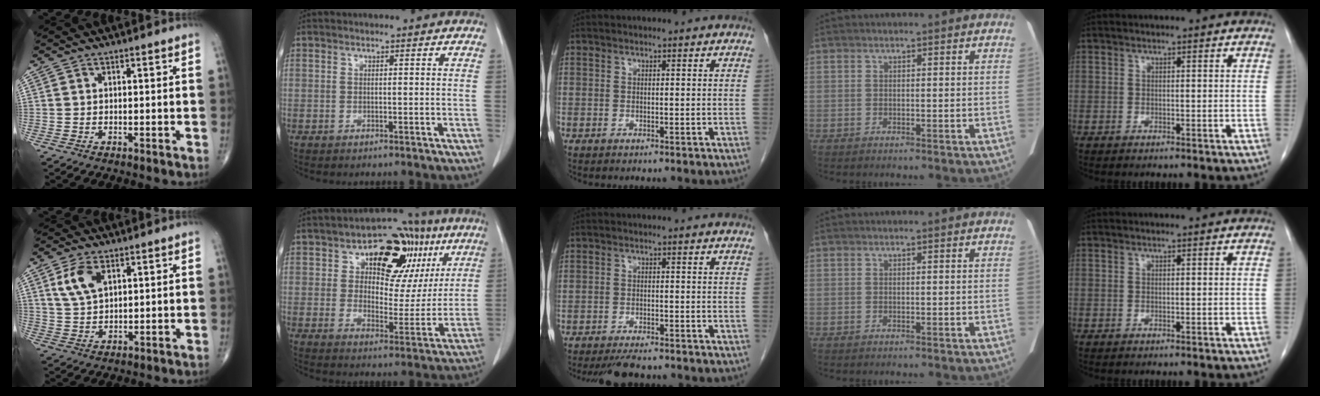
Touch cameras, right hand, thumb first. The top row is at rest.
{"thumb": {"total": 6.5, "force": [2.9, 3.5, 4.6], "torque": [-0.087, -0.010, 0.063]}, "index": {"total": 16.7, "force": [7.3, 9.7, 11.4], "torque": [-0.131, 0.034, 0.105]}, "middle": {"total": 5.1, "force": [-4.6, 1.0, 2.0], "torque": [-0.026, -0.009, -0.072]}}